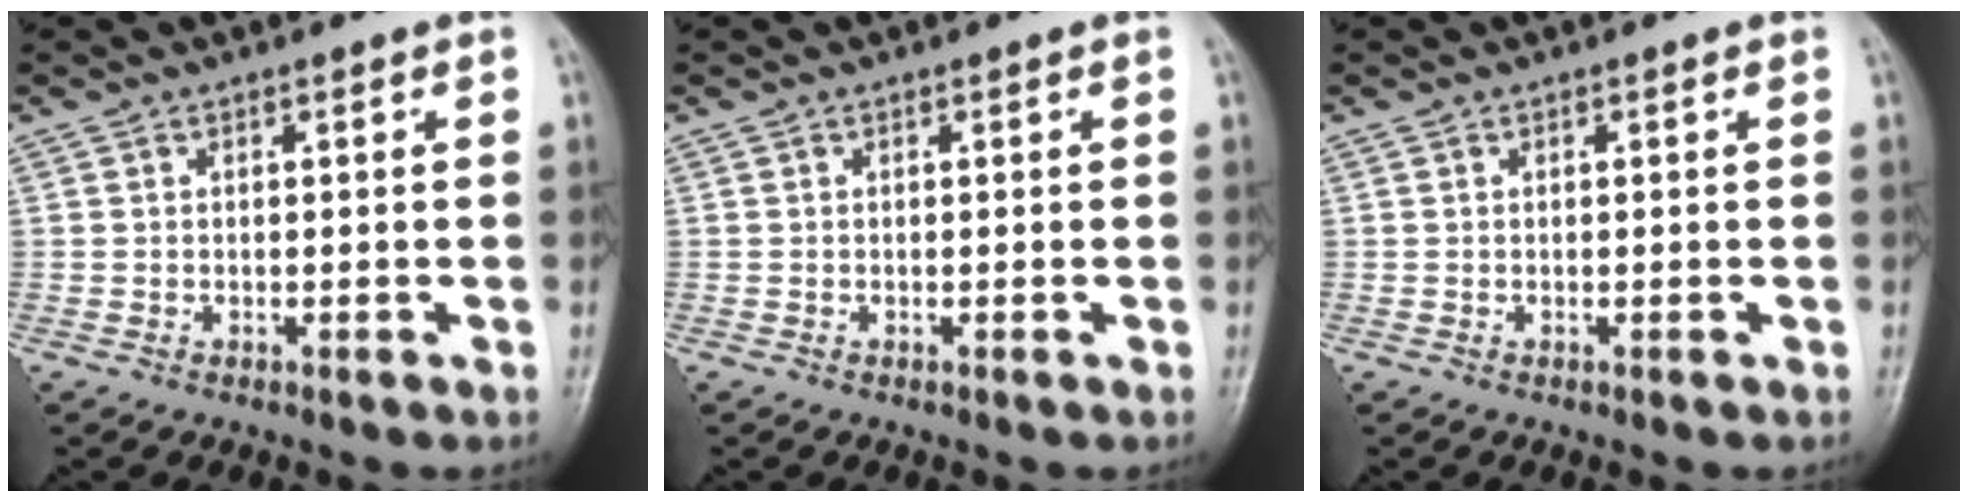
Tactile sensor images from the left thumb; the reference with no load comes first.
{"total": 0.0}
{"total": 0.0}